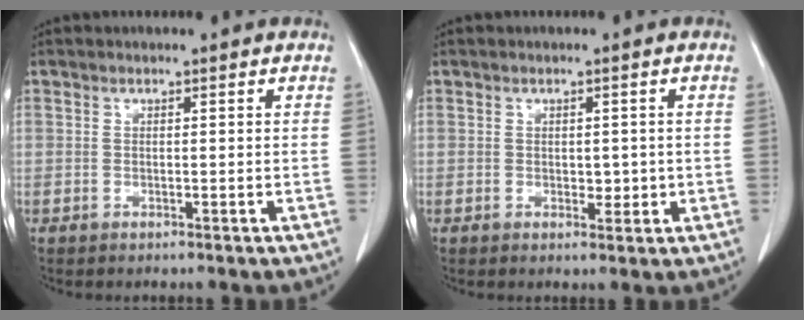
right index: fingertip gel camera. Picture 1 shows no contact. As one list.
[{"total": 2.8, "force": [-0.3, 1.6, 2.2], "torque": [-0.032, 0.003, 0.004]}]